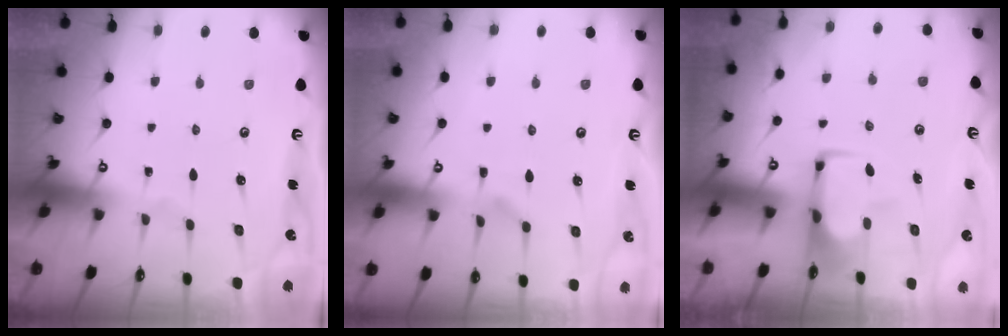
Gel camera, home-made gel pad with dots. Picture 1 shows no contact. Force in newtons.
{"total": 1.2, "press": 0.8, "slide": 0.9}
{"total": 1.5, "press": 1.4, "slide": 0.4}